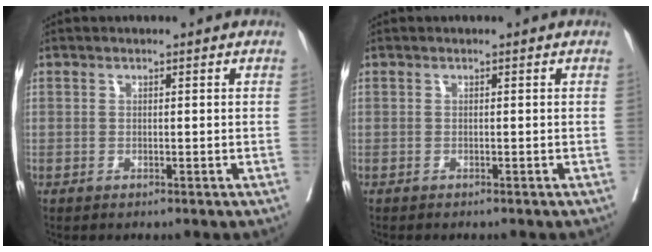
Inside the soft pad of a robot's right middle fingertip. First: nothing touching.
{"total": 0.9, "force": [-0.8, 0.1, 0.3], "torque": [0.000, 0.001, -0.012]}